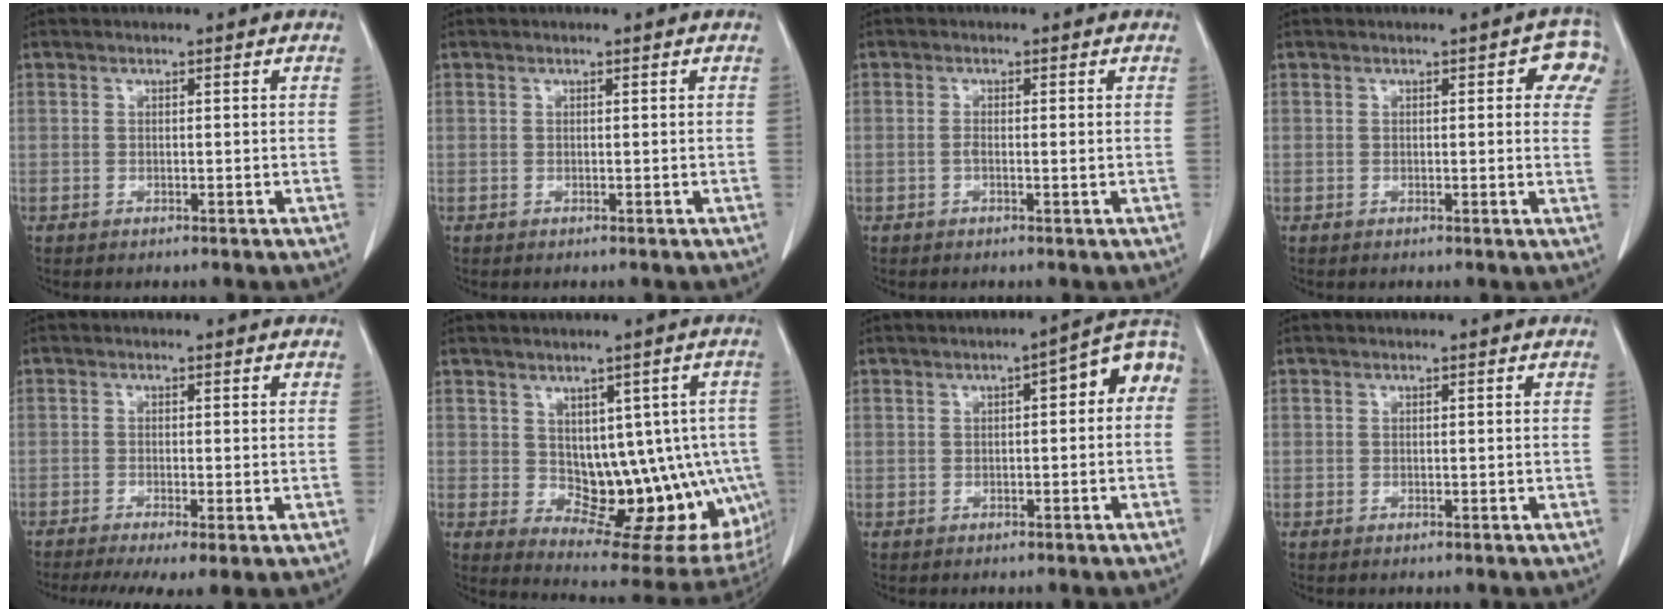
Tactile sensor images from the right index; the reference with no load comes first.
{"total": 0.0}
{"total": 1.3, "force": [-0.1, 0.3, 1.3], "torque": [-0.024, 0.000, -0.001]}
{"total": 5.4, "force": [2.4, 1.9, 4.5], "torque": [-0.036, 0.003, 0.010]}
{"total": 7.2, "force": [-4.8, 1.4, 5.3], "torque": [-0.084, -0.014, -0.078]}
{"total": 15.2, "force": [-1.2, 8.4, 12.6], "torque": [-0.121, 0.012, 0.007]}
{"total": 7.2, "force": [1.2, 2.1, 6.8], "torque": [-0.088, 0.036, 0.008]}
{"total": 0.0}